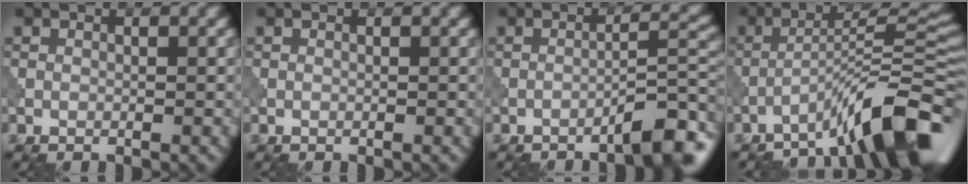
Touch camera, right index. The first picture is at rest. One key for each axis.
{"total": 0.0}
{"total": 4.3, "fx": -2.9, "fy": 0.5, "fz": 3.2, "tx": -0.043, "ty": 0.018, "tz": -0.048}
{"total": 9.6, "fx": -6.0, "fy": 1.4, "fz": 7.3, "tx": -0.100, "ty": 0.022, "tz": -0.103}